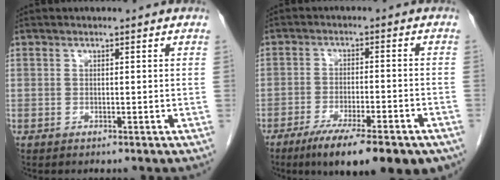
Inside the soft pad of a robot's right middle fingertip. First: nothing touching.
{"total": 15.7, "force": [-10.8, 3.3, 10.9], "torque": [-0.124, -0.017, -0.159]}